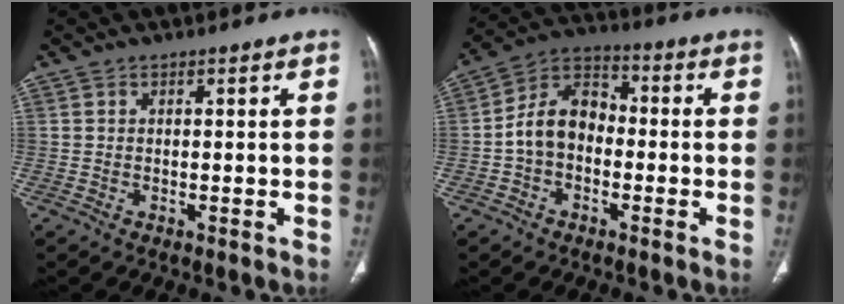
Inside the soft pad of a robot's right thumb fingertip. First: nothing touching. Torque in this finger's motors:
{"motor_torque": [1.32, 1.14, 1.08, -0.32, 0.13]}